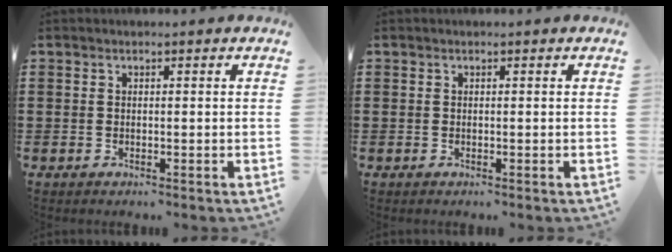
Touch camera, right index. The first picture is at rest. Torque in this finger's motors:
{"motor_torque": [0.00, 0.00, 0.00, 0.00]}